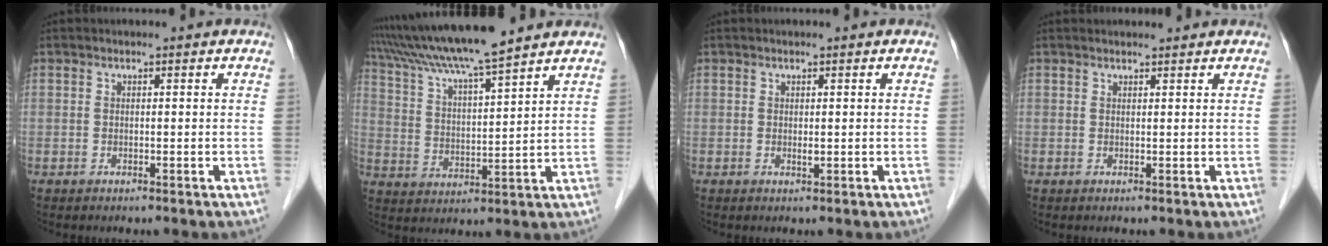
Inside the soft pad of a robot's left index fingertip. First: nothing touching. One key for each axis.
{"total": 13.9, "fx": 12.2, "fy": -0.5, "fz": 6.7, "tx": -0.127, "ty": 0.022, "tz": 0.203}
{"total": 0.7, "fx": 0.1, "fy": 0.1, "fz": 0.6, "tx": -0.012, "ty": -0.004, "tz": 0.002}
{"total": 2.0, "fx": 1.9, "fy": 0.2, "fz": 0.5, "tx": -0.009, "ty": 0.011, "tz": 0.027}